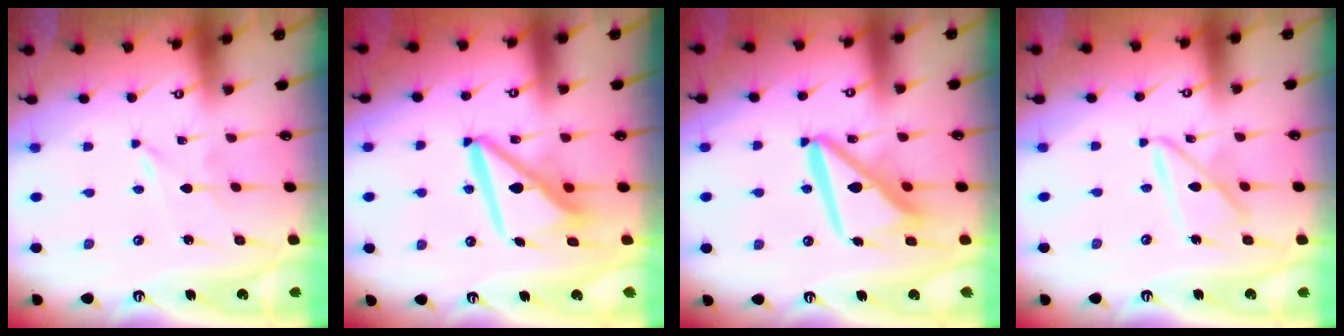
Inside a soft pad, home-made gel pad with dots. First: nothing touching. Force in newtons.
{"total": 12.1, "press": 12.1, "slide": 1.2}
{"total": 14.3, "press": 14.1, "slide": 1.8}
{"total": 10.8, "press": 10.7, "slide": 0.9}